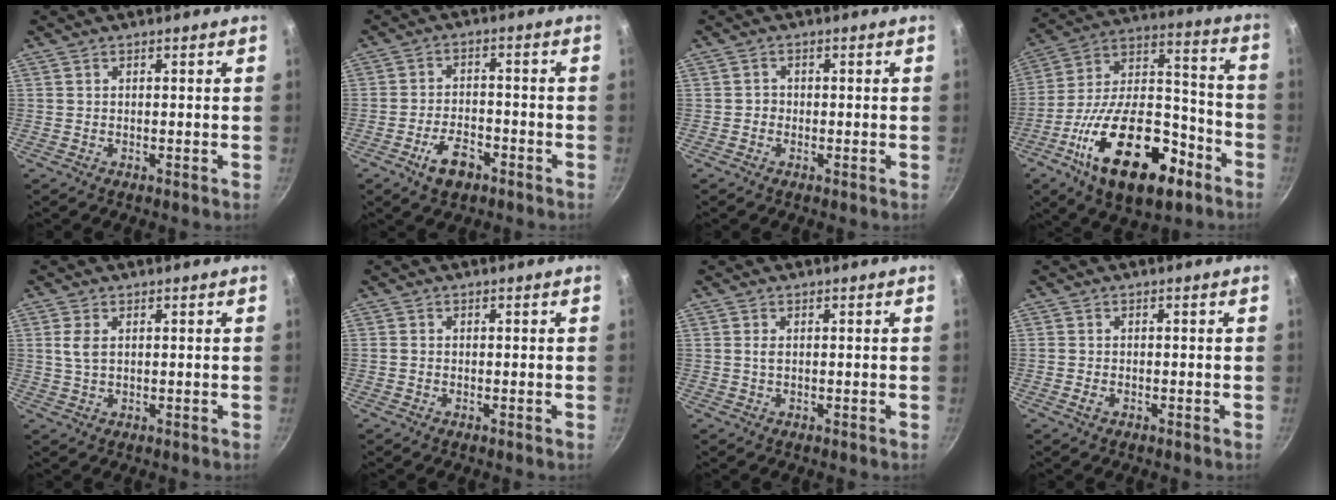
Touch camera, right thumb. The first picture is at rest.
{"total": 6.7, "force": [-3.8, 3.4, 4.3], "torque": [-0.065, 0.024, -0.066]}
{"total": 1.3, "force": [-0.5, 1.2, 0.3], "torque": [0.000, 0.002, -0.010]}
{"total": 27.7, "force": [-12.9, 13.7, 20.3], "torque": [-0.306, 0.072, -0.209]}
{"total": 3.3, "force": [0.8, 1.9, 2.5], "torque": [-0.053, -0.001, 0.017]}
{"total": 0.6, "force": [-0.2, 0.5, 0.2], "torque": [-0.004, 0.003, -0.005]}
{"total": 1.4, "force": [0.3, 0.8, 1.1], "torque": [-0.022, -0.001, 0.004]}
{"total": 1.3, "force": [-0.6, 0.8, 0.8], "torque": [-0.022, 0.003, -0.013]}